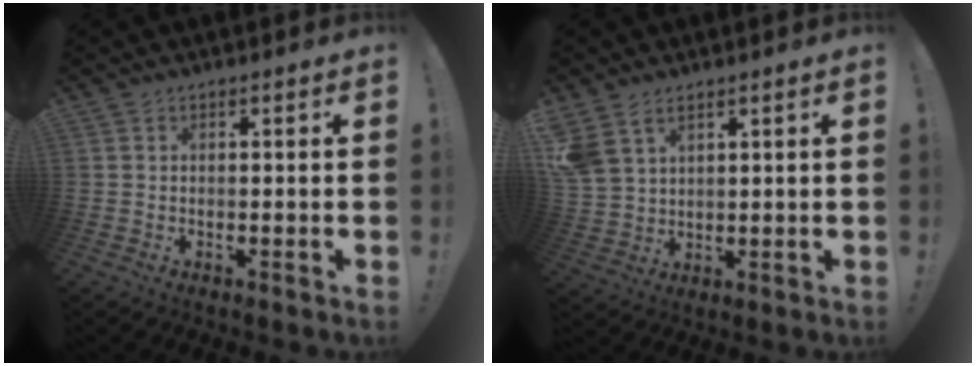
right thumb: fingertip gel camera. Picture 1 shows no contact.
{"total": 7.0, "force": [4.4, 4.4, 3.3], "torque": [-0.067, -0.017, 0.088]}